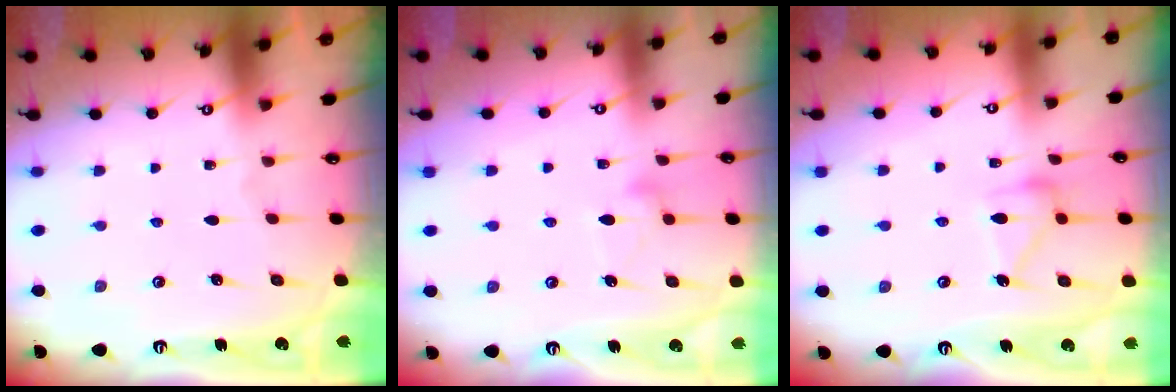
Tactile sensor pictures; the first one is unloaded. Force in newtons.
{"total": 11.3, "press": 11.2, "slide": 0.6}
{"total": 13.3, "press": 13.2, "slide": 0.6}